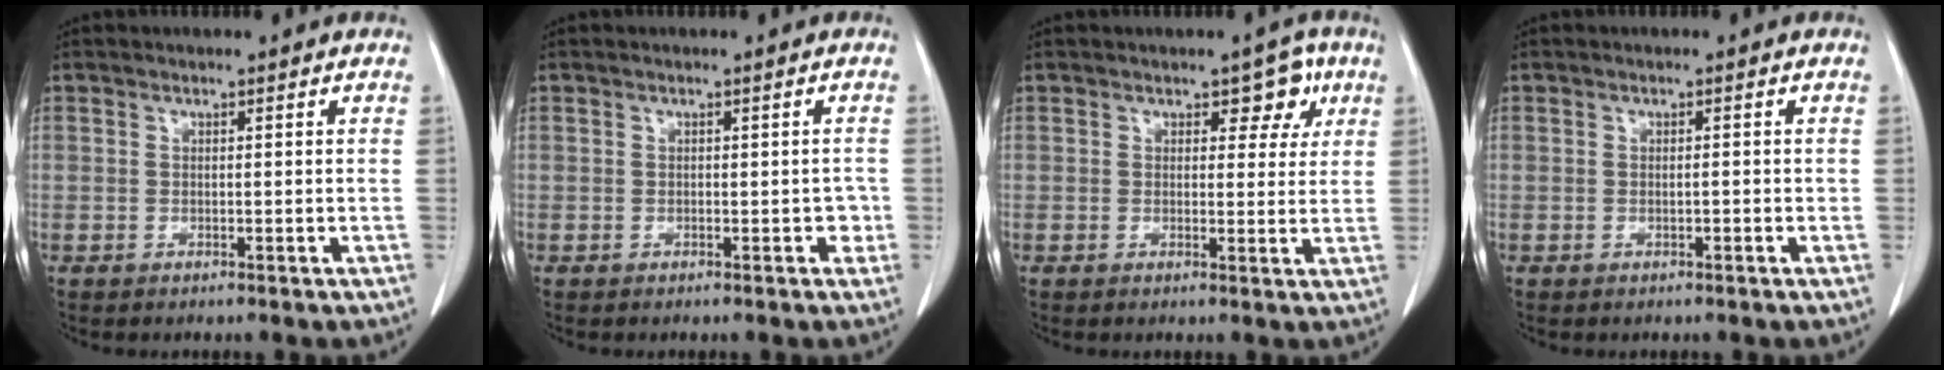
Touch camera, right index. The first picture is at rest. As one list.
[{"total": 2.0, "force": [-0.5, 1.3, 1.4], "torque": [-0.005, 0.009, -0.006]}, {"total": 4.2, "force": [2.1, 2.5, 2.7], "torque": [-0.017, 0.008, 0.023]}, {"total": 0.6, "force": [-0.2, 0.1, 0.6], "torque": [-0.009, 0.001, -0.002]}]